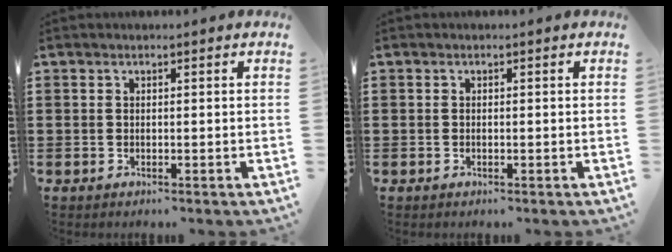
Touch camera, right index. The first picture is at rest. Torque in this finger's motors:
{"motor_torque": [-0.88, 1.26, 0.00, 0.00]}